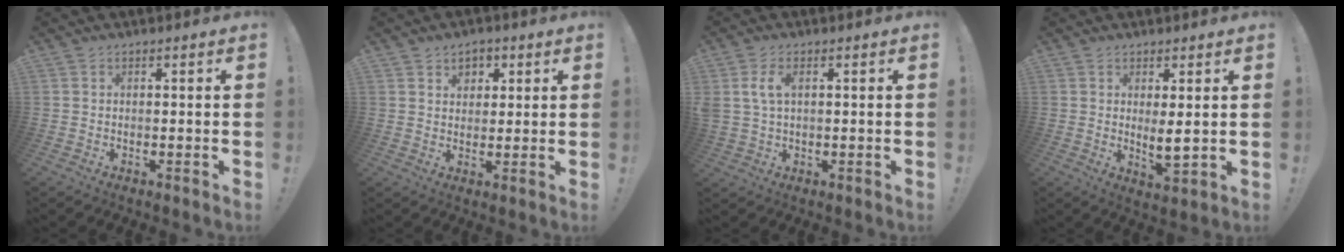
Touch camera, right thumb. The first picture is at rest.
{"total": 4.5, "force": [2.0, 3.8, 1.4], "torque": [-0.010, -0.009, 0.035]}
{"total": 5.6, "force": [1.2, 3.3, 4.4], "torque": [-0.095, 0.004, 0.021]}
{"total": 5.1, "force": [1.4, 1.0, 4.8], "torque": [-0.058, -0.026, 0.023]}